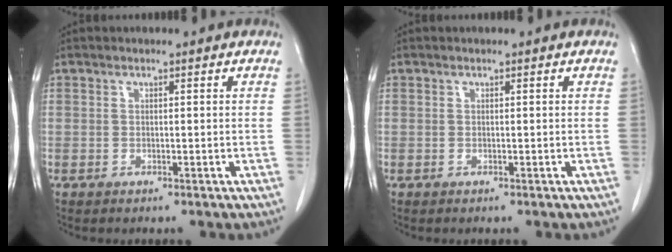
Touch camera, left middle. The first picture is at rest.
{"total": 0.0}